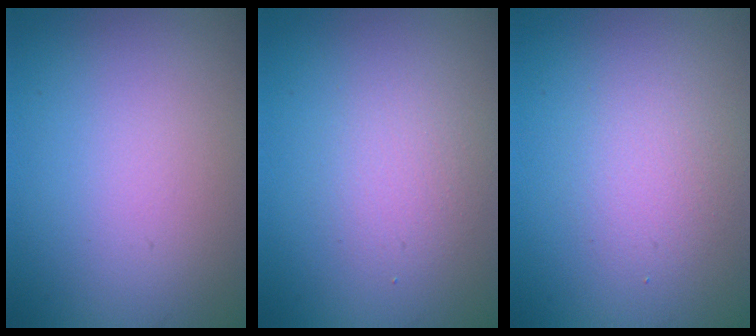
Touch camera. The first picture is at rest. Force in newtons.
{"total": 2.0, "press": 2.0, "slide": 0.1}
{"total": 2.1, "press": 2.1, "slide": 0.2}